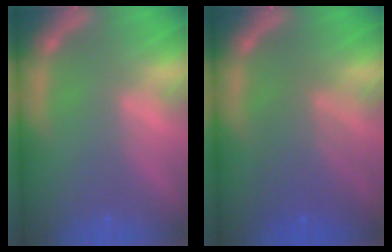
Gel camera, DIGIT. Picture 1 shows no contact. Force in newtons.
{"total": 5.0}